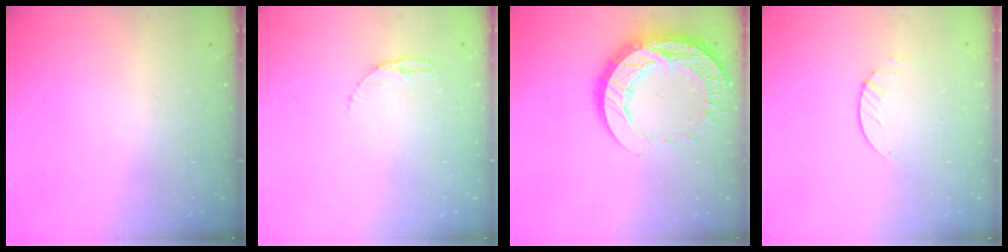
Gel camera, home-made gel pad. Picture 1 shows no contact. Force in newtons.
{"total": 3.4, "press": 3.4, "slide": 0.4}
{"total": 19.4, "press": 19.4, "slide": 1.8}
{"total": 1.9, "press": 1.9, "slide": 0.3}